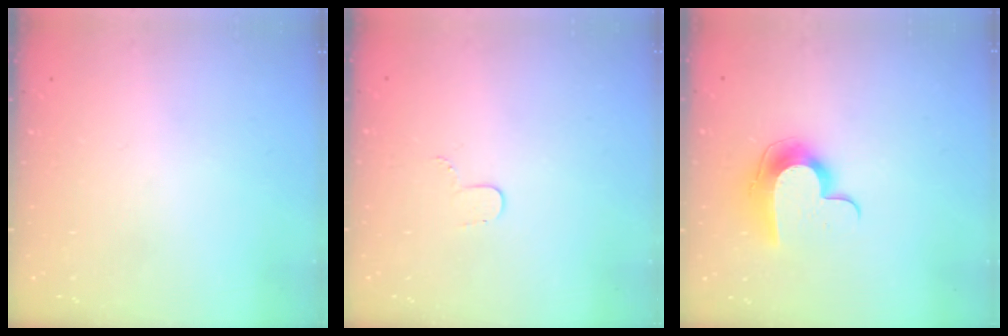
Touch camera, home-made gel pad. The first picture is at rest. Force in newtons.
{"total": 3.5, "press": 3.5, "slide": 0.4}
{"total": 10.3, "press": 10.3, "slide": 0.1}